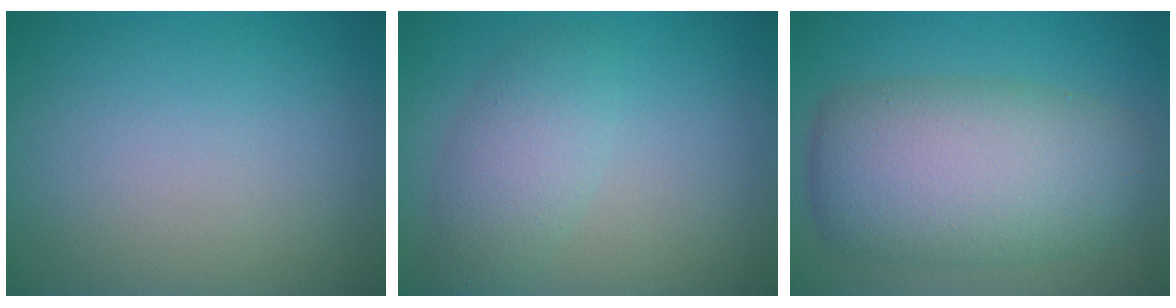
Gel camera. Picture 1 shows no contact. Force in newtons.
{"total": 3.5, "press": 3.4, "slide": 0.2}
{"total": 9.7, "press": 9.7, "slide": 0.5}